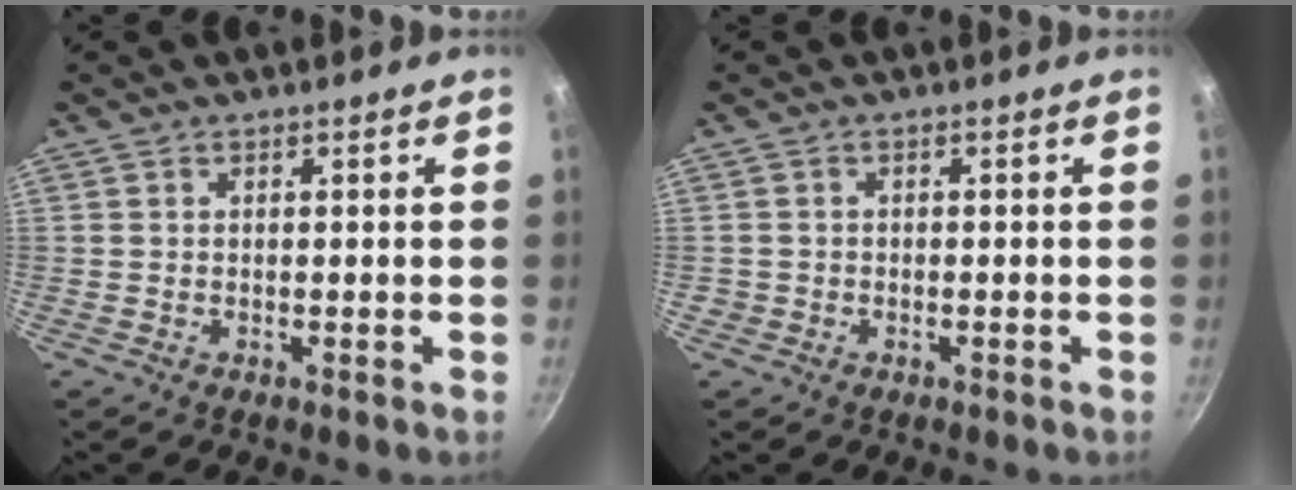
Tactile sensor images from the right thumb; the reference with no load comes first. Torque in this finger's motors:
{"motor_torque": [-0.06, -0.24, 0.05, 0.51, 0.03]}